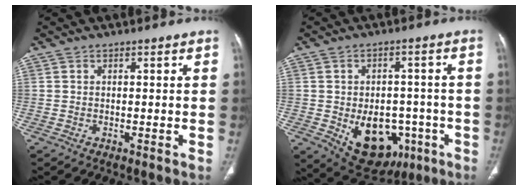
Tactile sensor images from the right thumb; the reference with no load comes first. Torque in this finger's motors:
{"motor_torque": [1.76, 1.47, 1.01, -0.47, 0.08]}